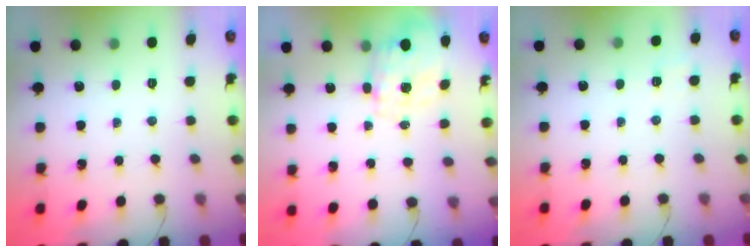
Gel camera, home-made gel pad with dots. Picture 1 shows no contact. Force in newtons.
{"total": 2.8, "press": 2.6, "slide": 1.2}
{"total": 1.4, "press": 0.2, "slide": 1.4}